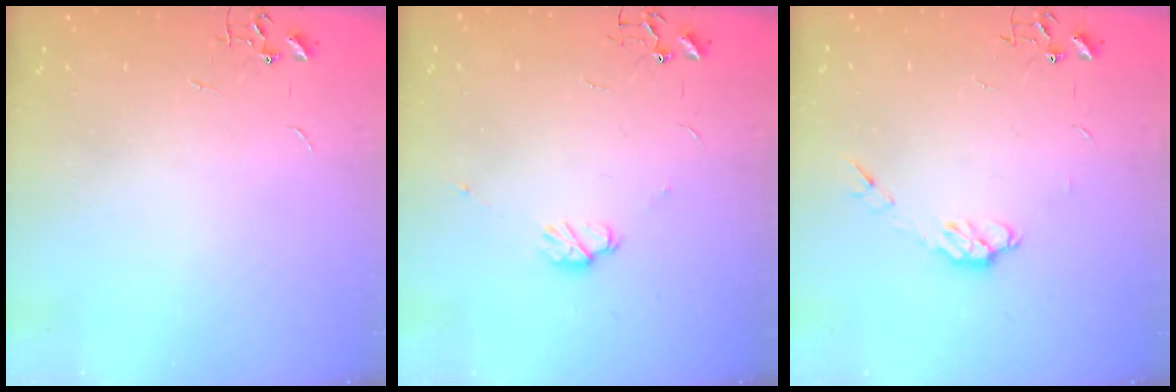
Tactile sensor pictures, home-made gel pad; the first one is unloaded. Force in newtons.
{"total": 6.1, "press": 6.0, "slide": 1.1}
{"total": 6.3, "press": 6.3, "slide": 0.2}